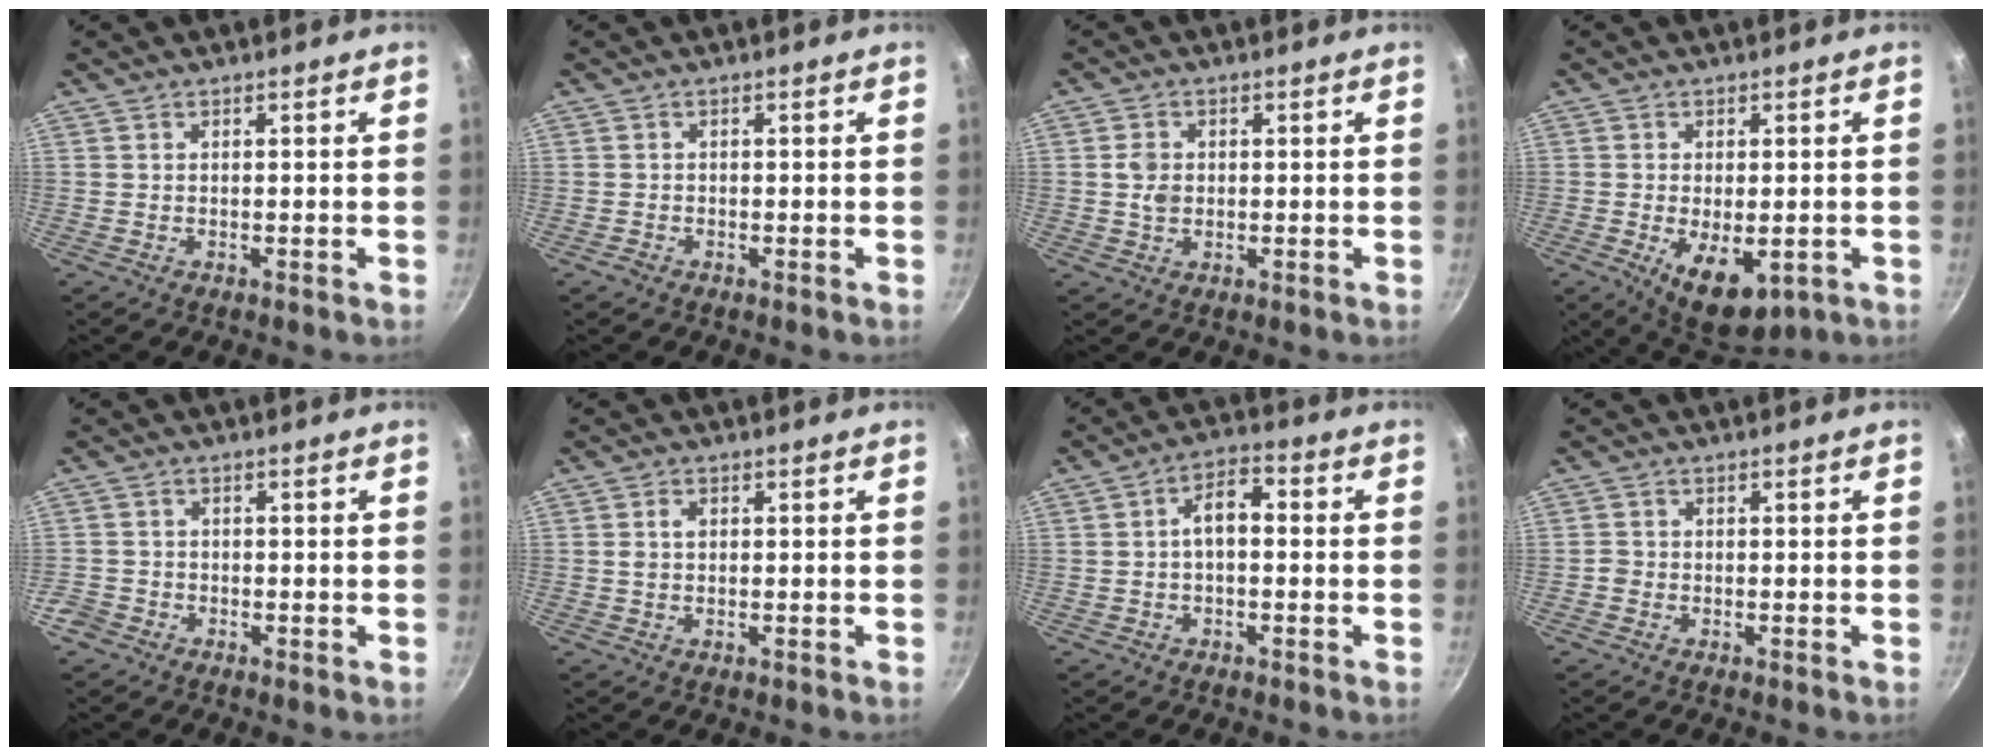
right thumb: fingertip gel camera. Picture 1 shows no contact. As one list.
[{"total": 0.8, "force": [-0.6, 0.6, 0.1], "torque": [-0.002, 0.002, -0.015]}, {"total": 3.3, "force": [0.2, 2.6, 2.1], "torque": [-0.034, 0.001, 0.003]}, {"total": 10.3, "force": [-3.2, 5.4, 8.1], "torque": [-0.117, -0.010, -0.036]}, {"total": 2.4, "force": [-1.6, 1.9, 0.2], "torque": [0.004, 0.009, -0.038]}, {"total": 1.9, "force": [0.2, 1.3, 1.4], "torque": [-0.027, 0.001, 0.003]}, {"total": 5.9, "force": [0.1, 3.2, 5.0], "torque": [-0.077, 0.027, -0.008]}, {"total": 1.3, "force": [-0.5, 1.2, 0.4], "torque": [-0.003, 0.004, -0.014]}]